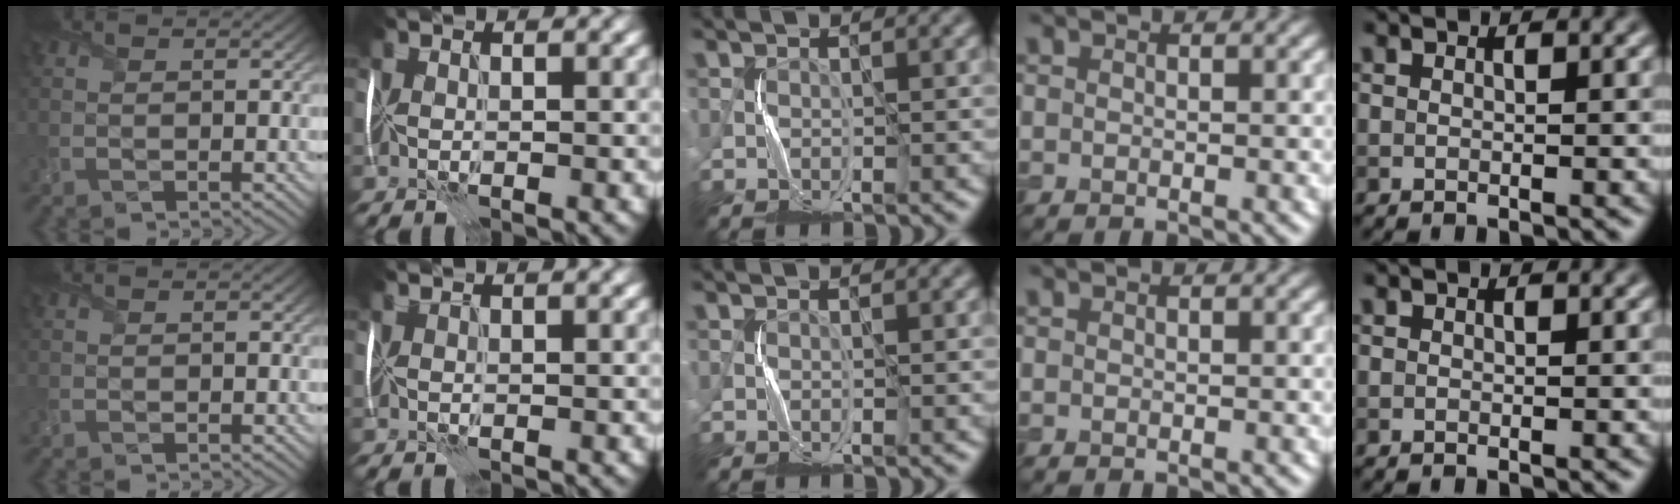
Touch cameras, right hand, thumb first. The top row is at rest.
{"index": {"total": 1.4, "force": [1.3, 0.1, 0.5], "torque": [-0.002, 0.005, 0.004]}}